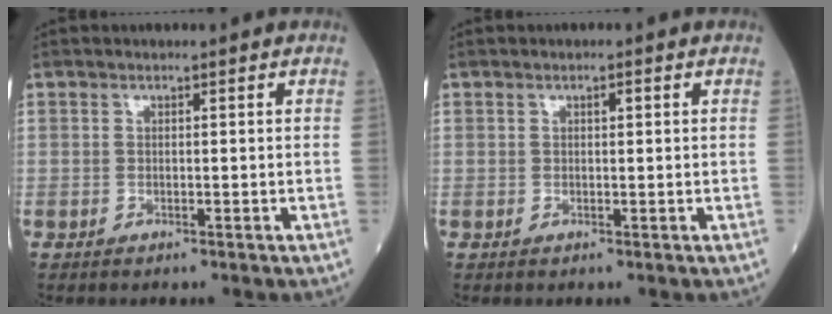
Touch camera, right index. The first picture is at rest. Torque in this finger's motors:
{"motor_torque": [0.23, 0.10, 0.11, 0.02]}